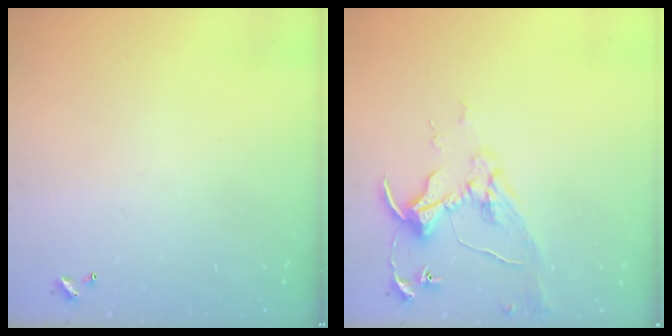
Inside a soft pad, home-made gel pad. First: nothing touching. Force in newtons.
{"total": 8.5, "press": 8.4, "slide": 0.9}